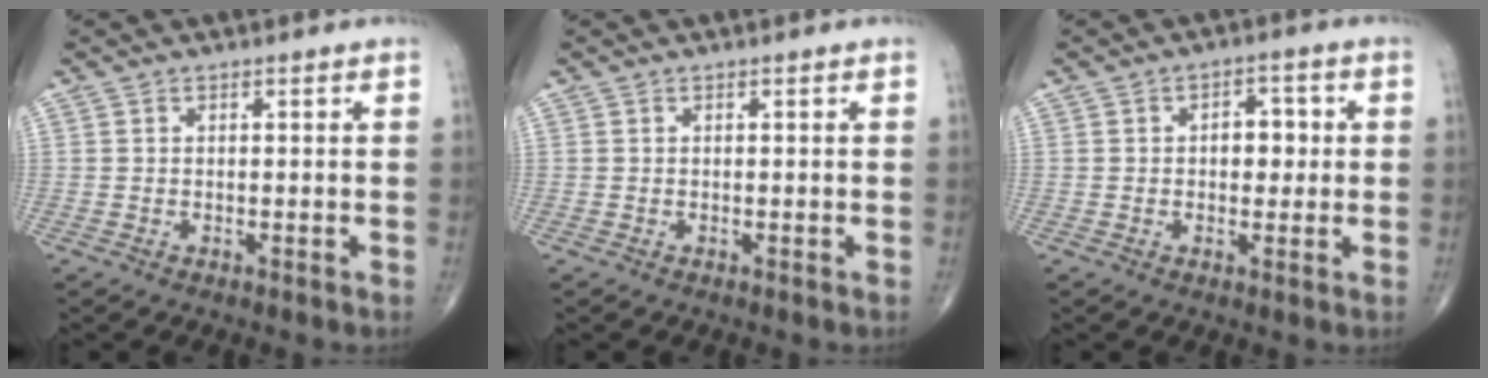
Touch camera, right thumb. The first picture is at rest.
{"total": 0.0}
{"total": 4.9, "force": [0.4, 3.2, 3.7], "torque": [-0.029, 0.011, 0.003]}